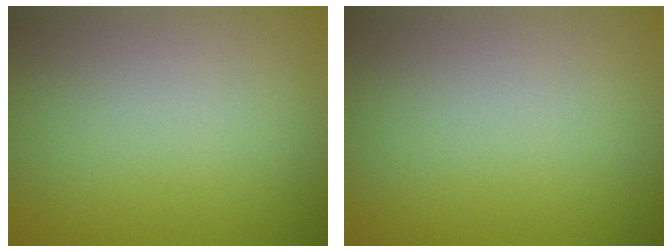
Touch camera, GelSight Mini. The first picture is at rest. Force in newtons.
{"total": 0.0}